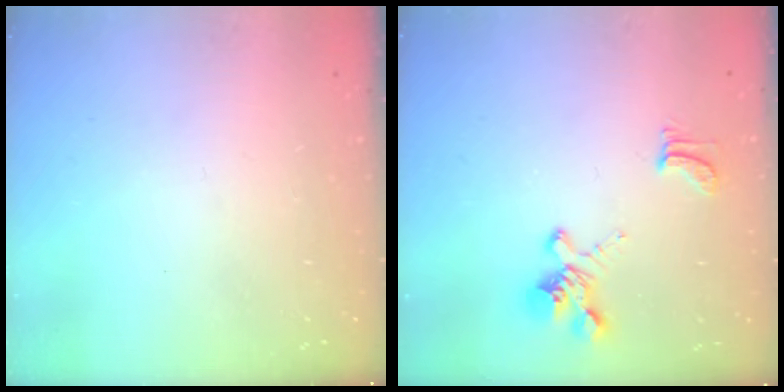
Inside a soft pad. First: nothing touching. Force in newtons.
{"total": 2.0, "press": 1.6, "slide": 1.2}